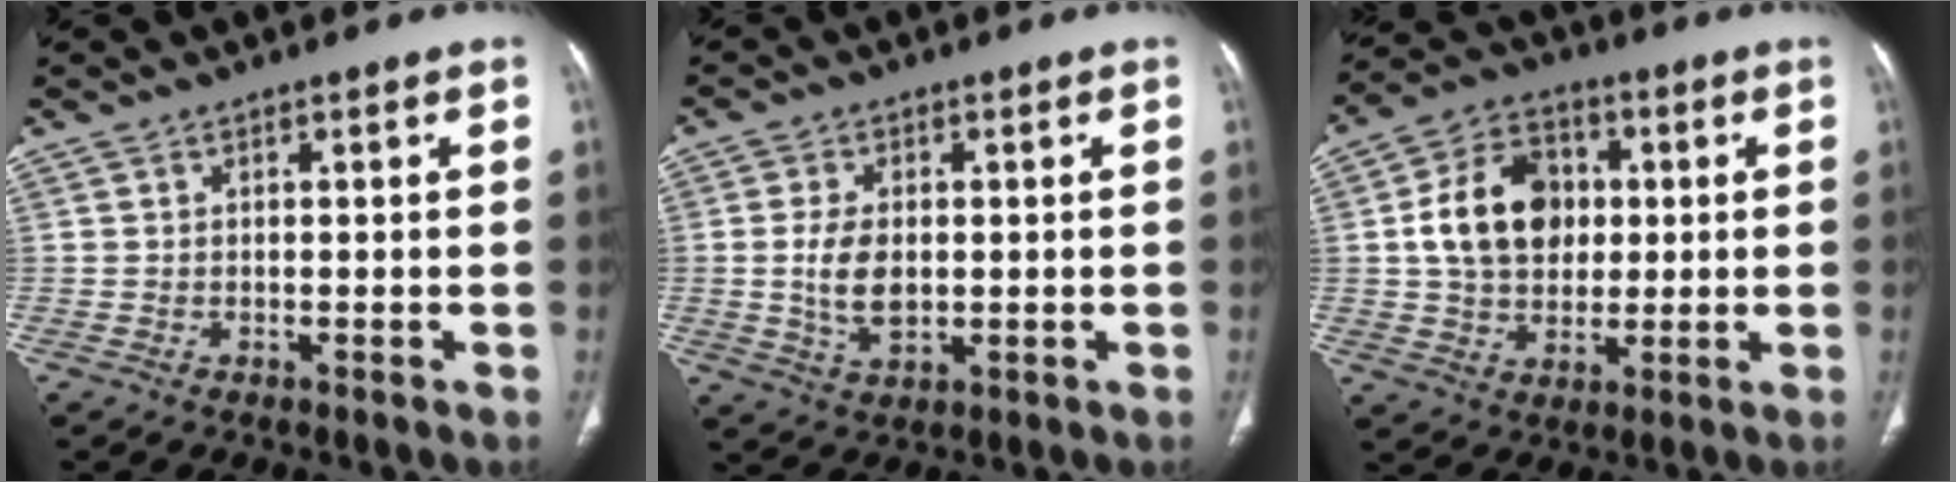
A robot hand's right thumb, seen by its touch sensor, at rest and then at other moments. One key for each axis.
{"total": 7.5, "fx": 0.0, "fy": 4.5, "fz": 5.9, "tx": -0.111, "ty": -0.006, "tz": 0.007}
{"total": 14.8, "fx": 1.8, "fy": 11.2, "fz": 9.4, "tx": -0.132, "ty": 0.011, "tz": 0.030}